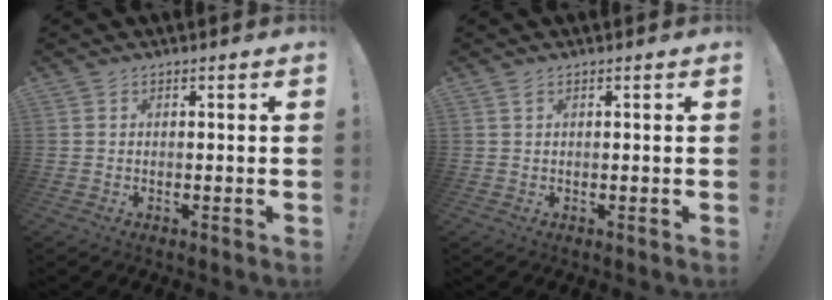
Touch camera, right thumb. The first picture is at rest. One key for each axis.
{"total": 1.0, "fx": 0.6, "fy": 0.3, "fz": 0.7, "tx": -0.008, "ty": -0.001, "tz": 0.010}